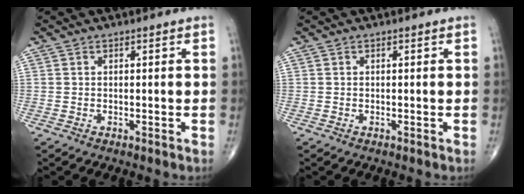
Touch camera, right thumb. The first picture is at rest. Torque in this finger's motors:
{"motor_torque": [0.20, -0.02, 0.13, 0.01, 0.00]}